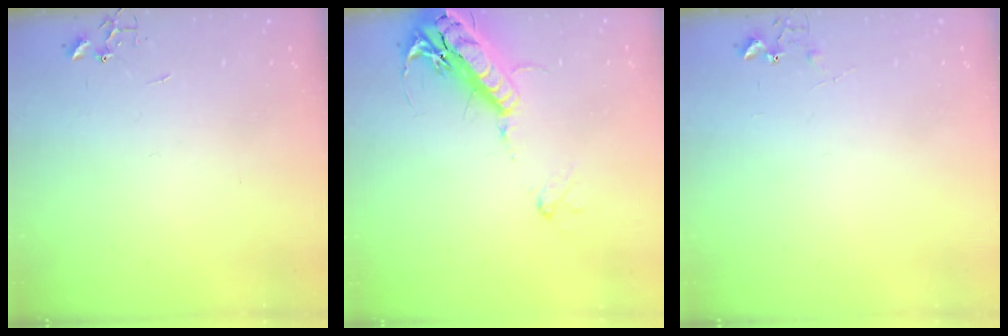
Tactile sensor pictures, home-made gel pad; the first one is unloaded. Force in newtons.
{"total": 19.9, "press": 19.5, "slide": 3.8}
{"total": 5.4, "press": 5.4, "slide": 0.7}